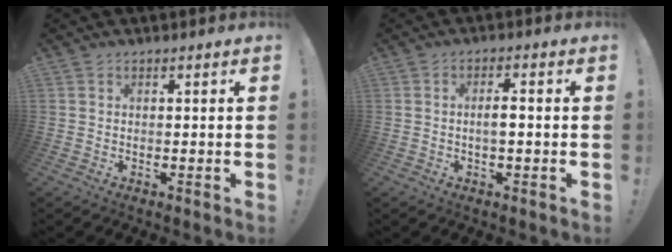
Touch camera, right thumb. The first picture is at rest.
{"total": 3.5, "force": [-0.7, 0.9, 3.3], "torque": [-0.058, 0.006, -0.014]}